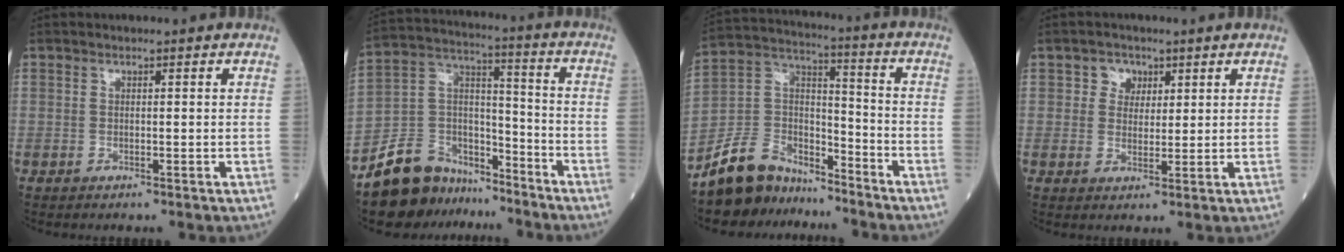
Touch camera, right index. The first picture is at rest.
{"total": 13.2, "force": [-11.0, 6.9, 2.6], "torque": [-0.052, 0.065, -0.194]}
{"total": 11.2, "force": [-9.6, 5.6, 1.6], "torque": [-0.045, 0.051, -0.181]}
{"total": 3.2, "force": [1.4, 2.7, 0.9], "torque": [-0.011, 0.004, 0.020]}